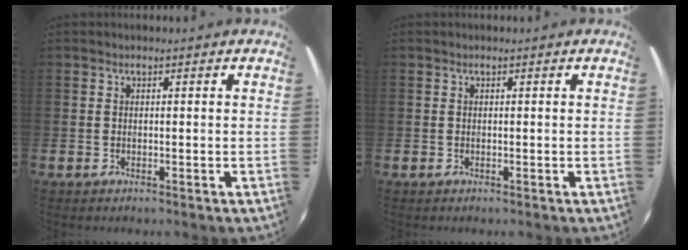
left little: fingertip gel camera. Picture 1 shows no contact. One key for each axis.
{"total": 0.0}